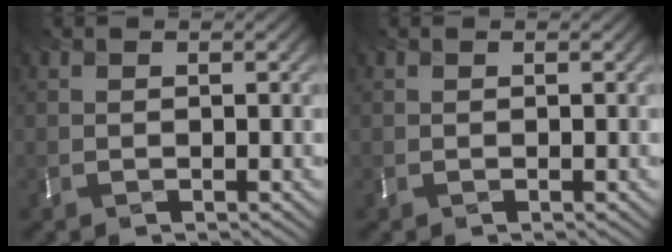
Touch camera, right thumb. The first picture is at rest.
{"total": 0.0}